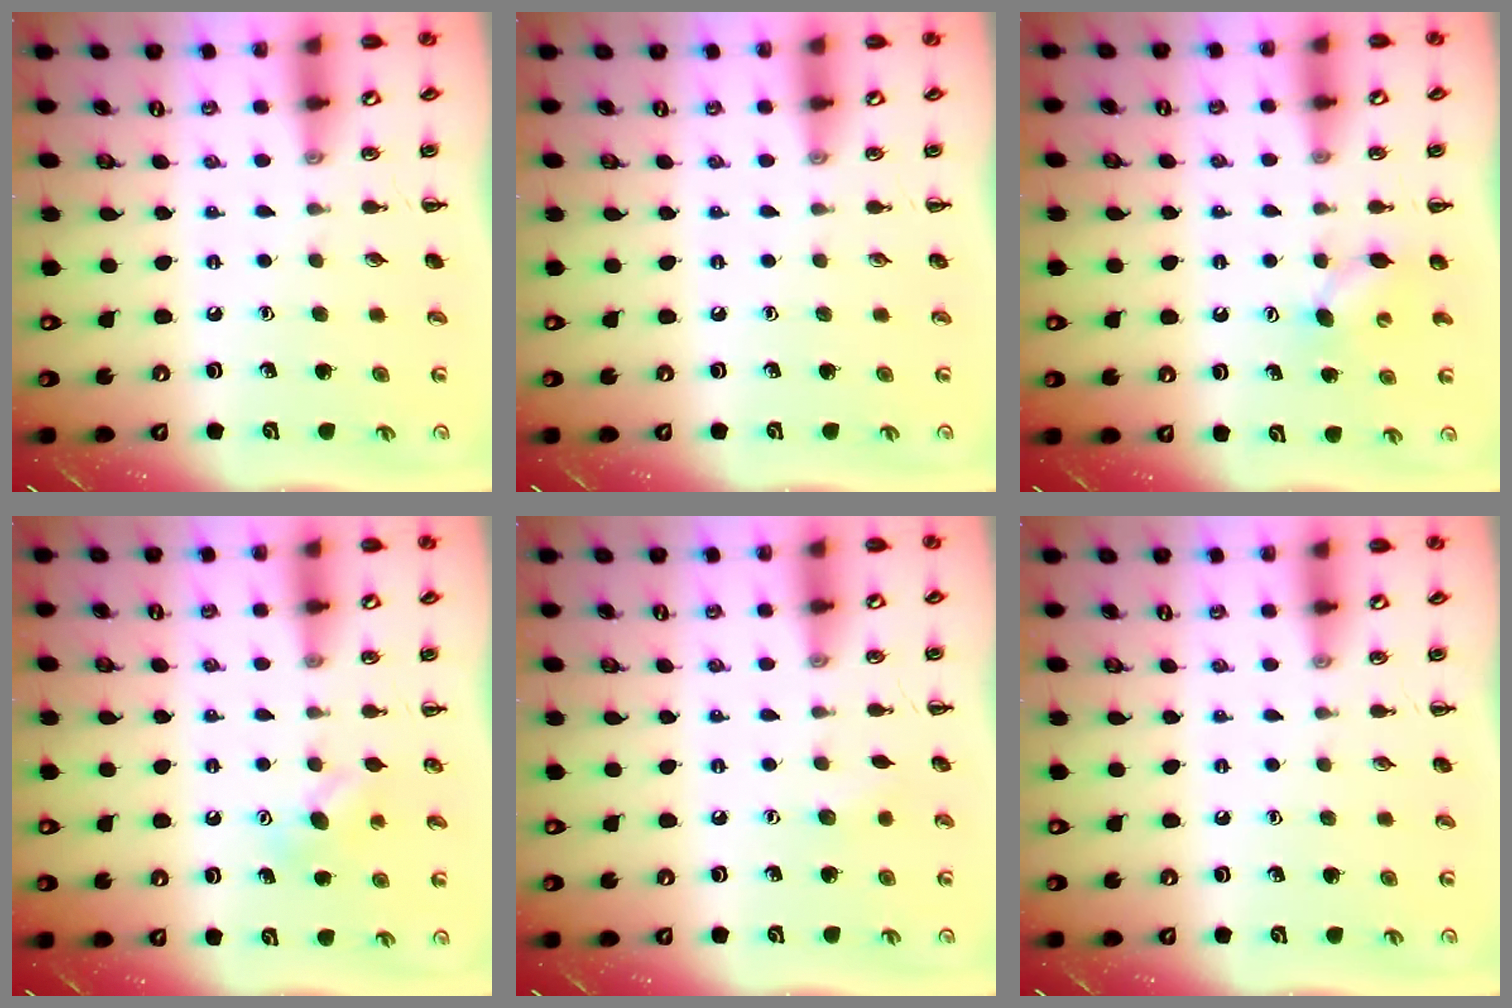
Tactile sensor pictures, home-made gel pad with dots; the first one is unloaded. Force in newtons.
{"total": 0.0}
{"total": 4.8, "press": 4.7, "slide": 1.3}
{"total": 5.1, "press": 4.9, "slide": 1.4}
{"total": 3.9, "press": 3.8, "slide": 1.0}
{"total": 0.0}